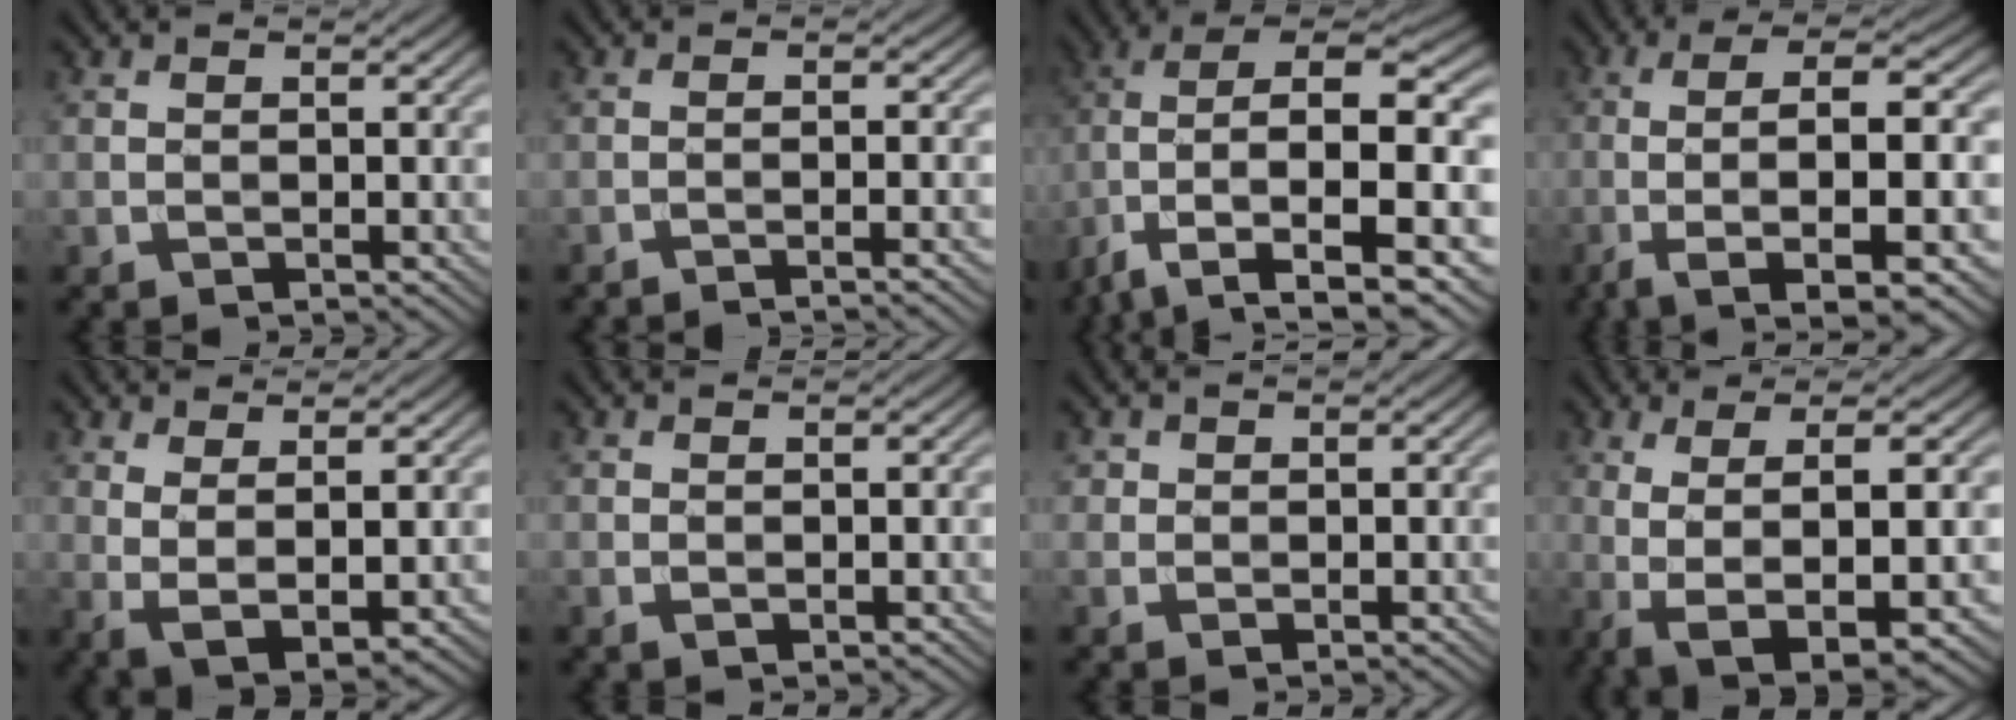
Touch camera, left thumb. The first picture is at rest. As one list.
[{"total": 3.1, "force": [-2.1, 0.2, 2.3], "torque": [-0.031, 0.010, -0.047]}, {"total": 15.3, "force": [-0.7, 8.3, 12.9], "torque": [-0.271, -0.028, 0.009]}, {"total": 11.2, "force": [-3.1, 2.7, 10.4], "torque": [-0.170, 0.013, -0.054]}, {"total": 4.4, "force": [1.5, 1.1, 3.9], "torque": [-0.092, -0.012, 0.037]}, {"total": 0.6, "force": [0.2, 0.3, 0.5], "torque": [-0.010, -0.001, 0.004]}, {"total": 1.3, "force": [0.7, 1.1, 0.3], "torque": [-0.005, -0.001, 0.013]}, {"total": 8.3, "force": [-1.2, 2.0, 7.9], "torque": [-0.140, -0.001, -0.015]}]